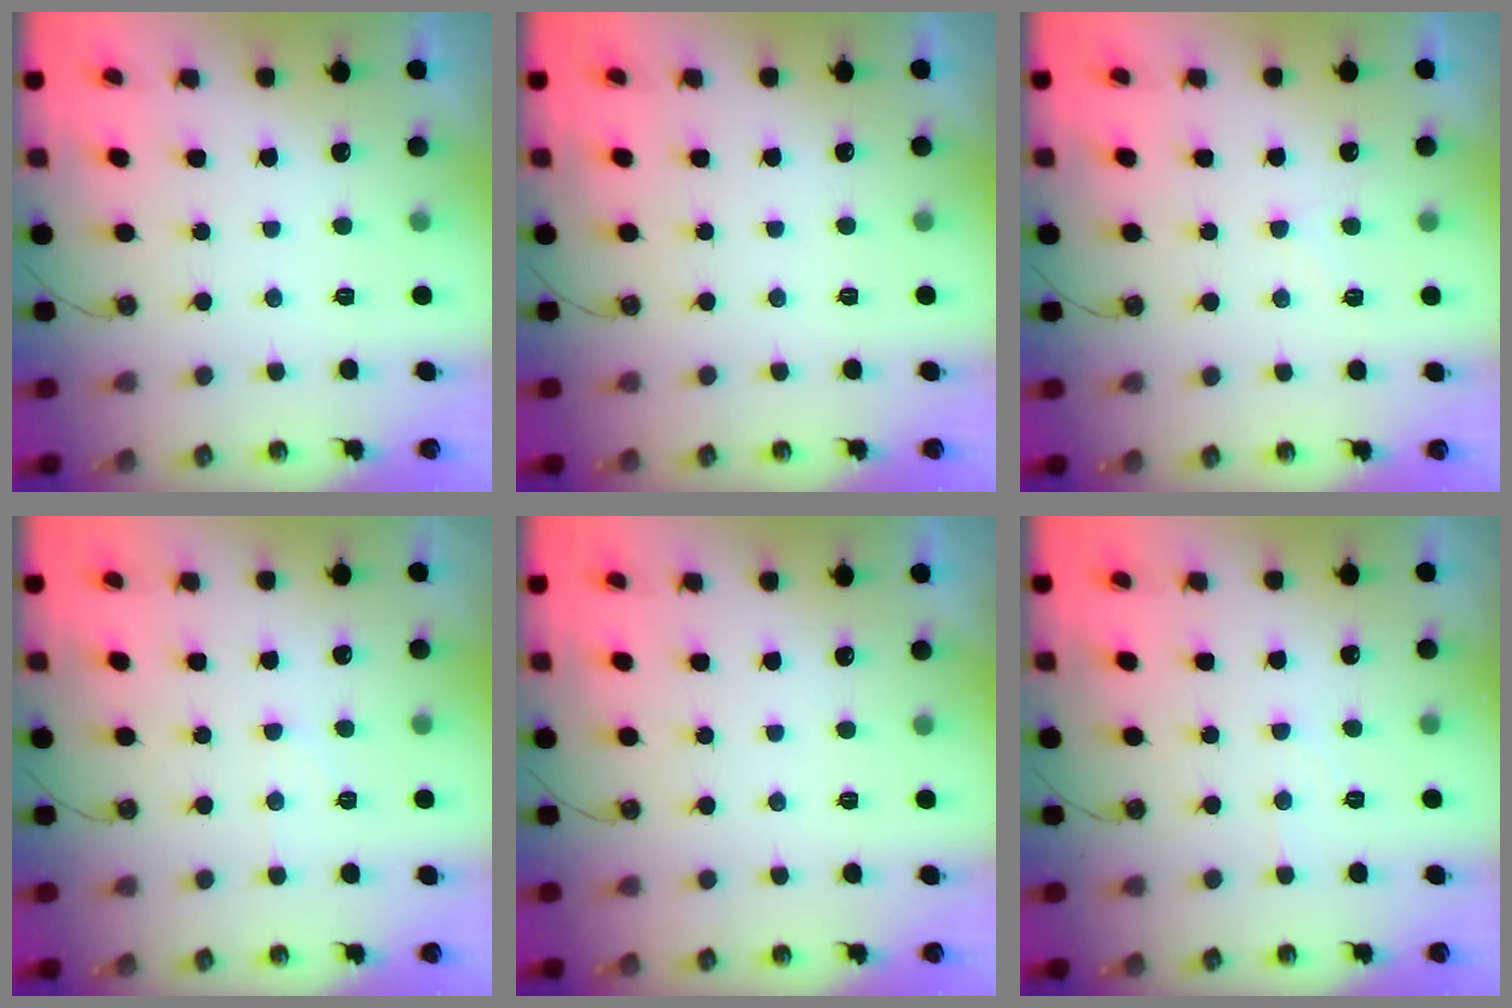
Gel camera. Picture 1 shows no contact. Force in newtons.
{"total": 0.0}
{"total": 4.8, "press": 4.8, "slide": 0.6}
{"total": 6.2, "press": 6.1, "slide": 1.0}
{"total": 0.0}
{"total": 3.9, "press": 3.9, "slide": 0.6}